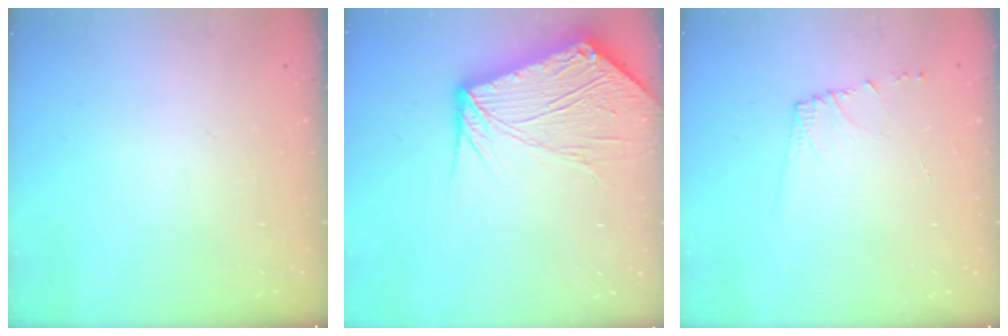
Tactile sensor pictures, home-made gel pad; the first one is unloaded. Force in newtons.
{"total": 16.8, "press": 16.7, "slide": 2.1}
{"total": 5.8, "press": 5.8, "slide": 0.6}